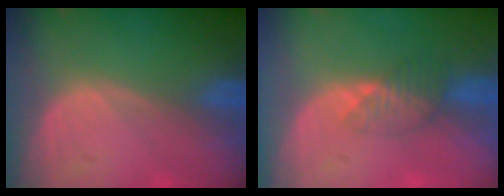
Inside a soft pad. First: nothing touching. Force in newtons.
{"total": 3.4, "press": 3.1, "slide": 1.5}